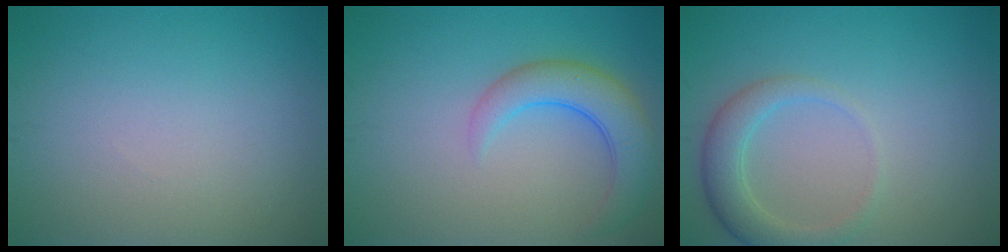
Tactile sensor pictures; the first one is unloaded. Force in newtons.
{"total": 4.6, "press": 4.6, "slide": 0.4}
{"total": 3.2, "press": 3.2, "slide": 0.2}